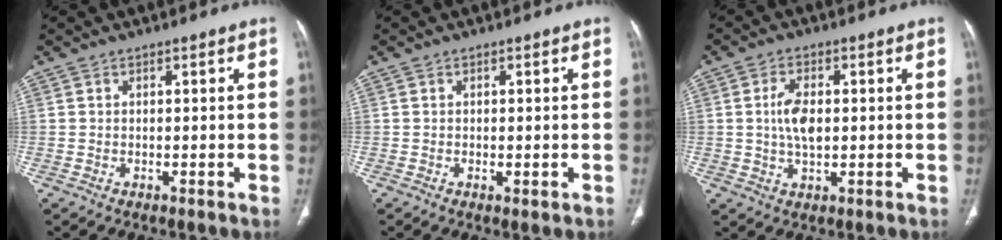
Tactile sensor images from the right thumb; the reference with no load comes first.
{"total": 1.1, "force": [-0.3, 0.4, 0.9], "torque": [-0.018, -0.004, -0.003]}
{"total": 5.9, "force": [0.4, 3.2, 5.0], "torque": [-0.097, 0.002, 0.006]}